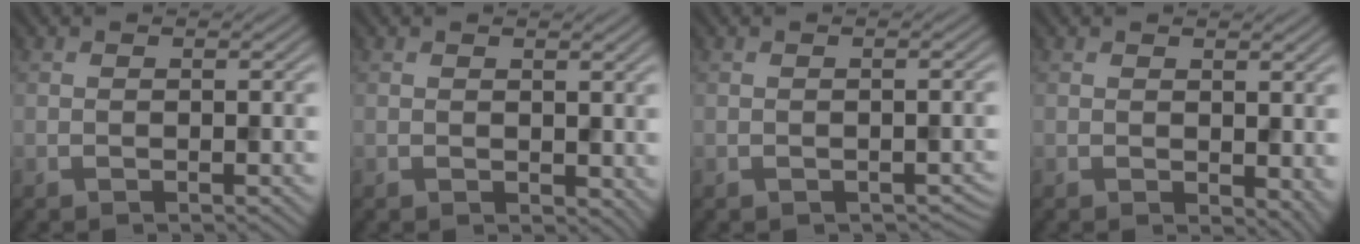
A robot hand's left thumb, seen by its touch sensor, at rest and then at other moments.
{"total": 1.6, "force": [0.7, 1.1, 0.9], "torque": [-0.015, -0.006, 0.015]}
{"total": 1.1, "force": [-0.5, 0.7, 0.7], "torque": [-0.013, -0.009, -0.003]}
{"total": 3.1, "force": [0.2, 2.1, 2.3], "torque": [-0.032, -0.012, 0.007]}